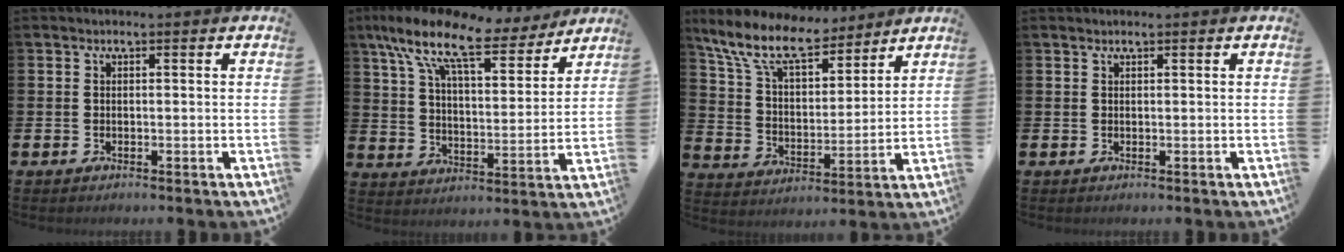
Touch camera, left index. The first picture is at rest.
{"total": 12.3, "force": [9.4, 4.0, 6.8], "torque": [-0.154, -0.051, 0.159]}
{"total": 10.7, "force": [9.1, 3.5, 4.4], "torque": [-0.125, -0.047, 0.164]}
{"total": 0.7, "force": [0.7, 0.1, 0.0], "torque": [0.005, -0.002, 0.012]}